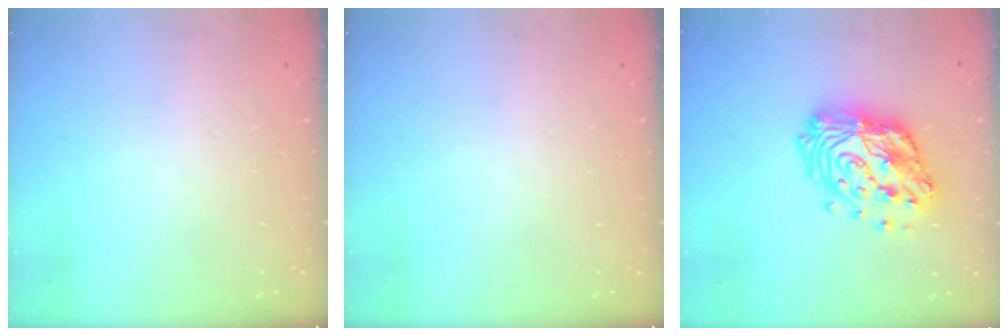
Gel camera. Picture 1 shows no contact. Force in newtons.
{"total": 0.0}
{"total": 18.3, "press": 18.2, "slide": 1.6}